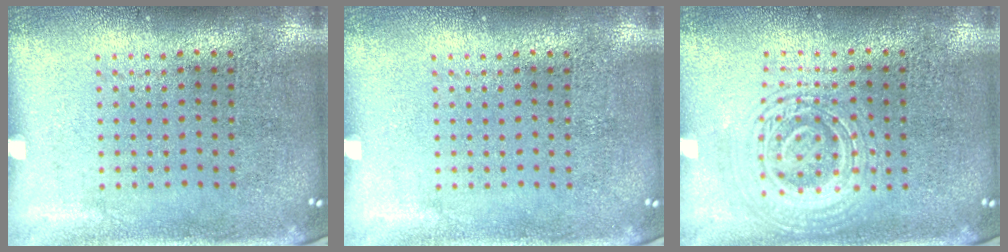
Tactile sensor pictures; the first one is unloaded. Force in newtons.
{"total": 0.0}
{"total": 2.8, "press": 2.8, "slide": 0.4}